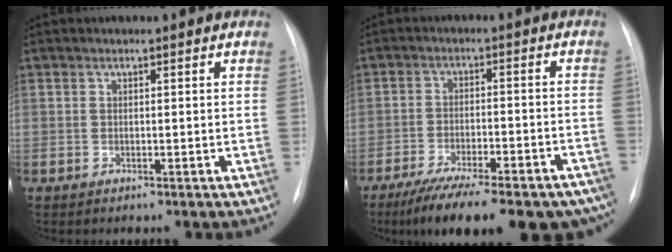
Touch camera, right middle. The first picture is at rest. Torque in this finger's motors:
{"motor_torque": [1.08, -1.06, 0.84, 0.09]}